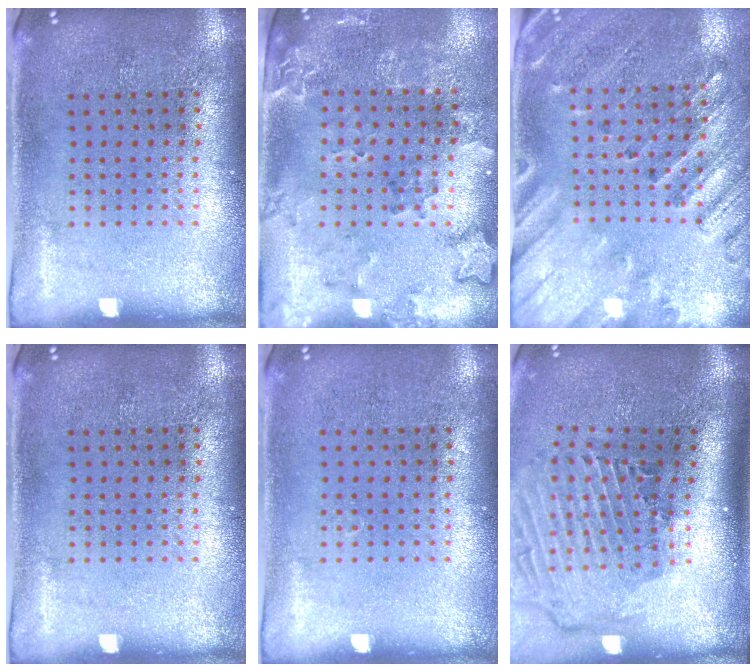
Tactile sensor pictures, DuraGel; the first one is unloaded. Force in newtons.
{"total": 1.9, "press": 1.7, "slide": 1.0}
{"total": 2.5, "press": 2.1, "slide": 1.4}
{"total": 0.0}
{"total": 0.0}
{"total": 2.9, "press": 1.9, "slide": 2.1}